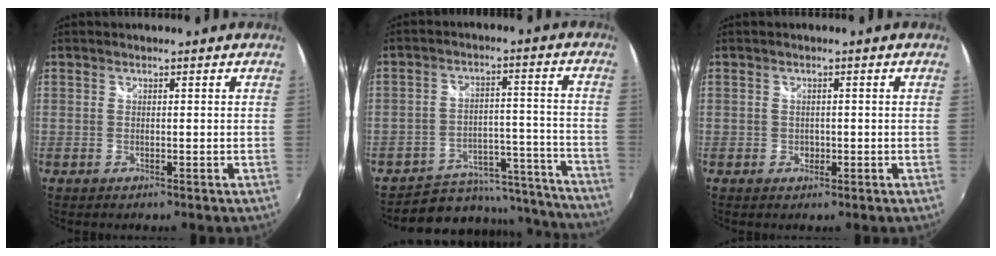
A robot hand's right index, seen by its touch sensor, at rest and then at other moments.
{"total": 17.8, "force": [-15.2, 8.4, 3.6], "torque": [-0.061, 0.063, -0.188]}
{"total": 1.5, "force": [-0.4, 1.4, 0.5], "torque": [-0.007, 0.000, -0.003]}